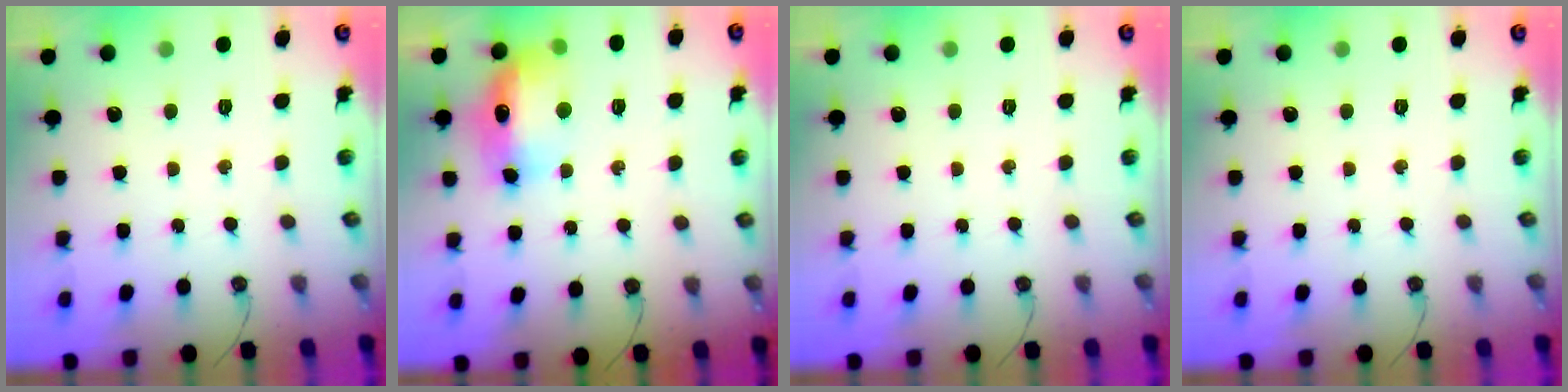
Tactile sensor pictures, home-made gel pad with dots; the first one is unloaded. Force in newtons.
{"total": 13.6, "press": 13.5, "slide": 1.5}
{"total": 0.0}
{"total": 0.0}